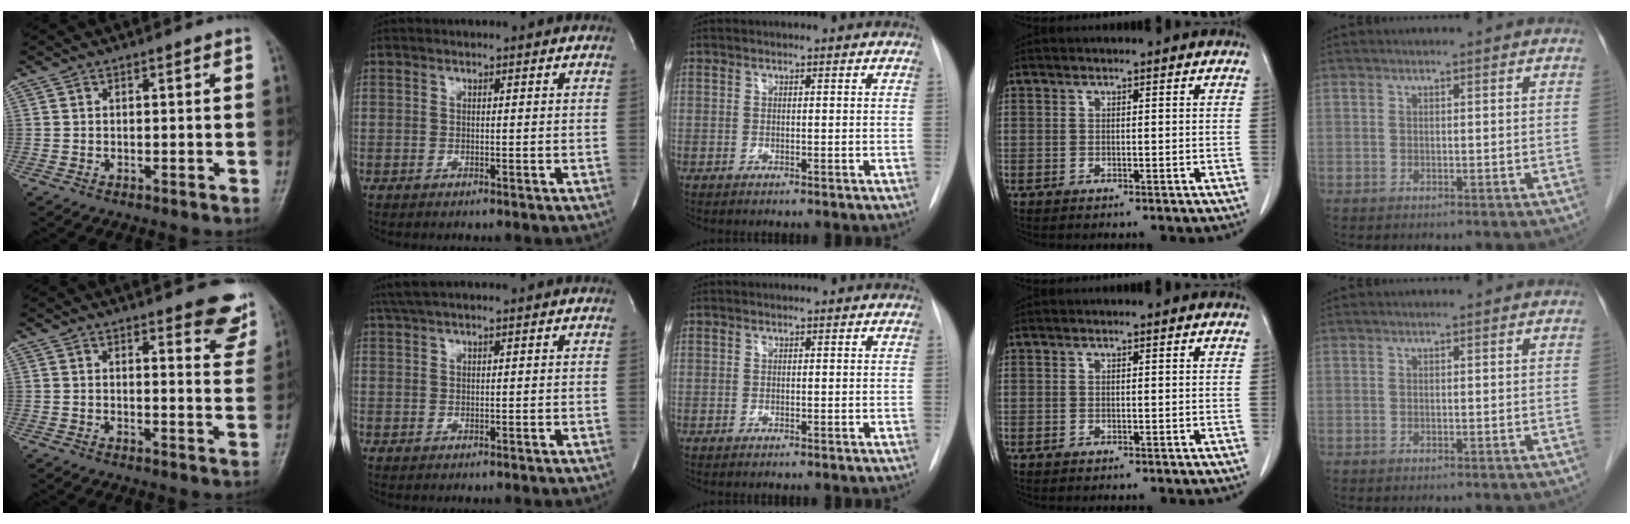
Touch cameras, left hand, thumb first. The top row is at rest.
{"thumb": {"total": 7.9, "force": [6.0, 2.5, 4.4], "torque": [-0.019, -0.037, 0.058]}, "index": {"total": 2.7, "force": [2.1, -0.2, 1.6], "torque": [-0.036, 0.020, 0.045]}, "middle": {"total": 0.6, "force": [0.5, 0.3, 0.0], "torque": [-0.001, -0.001, 0.006]}}